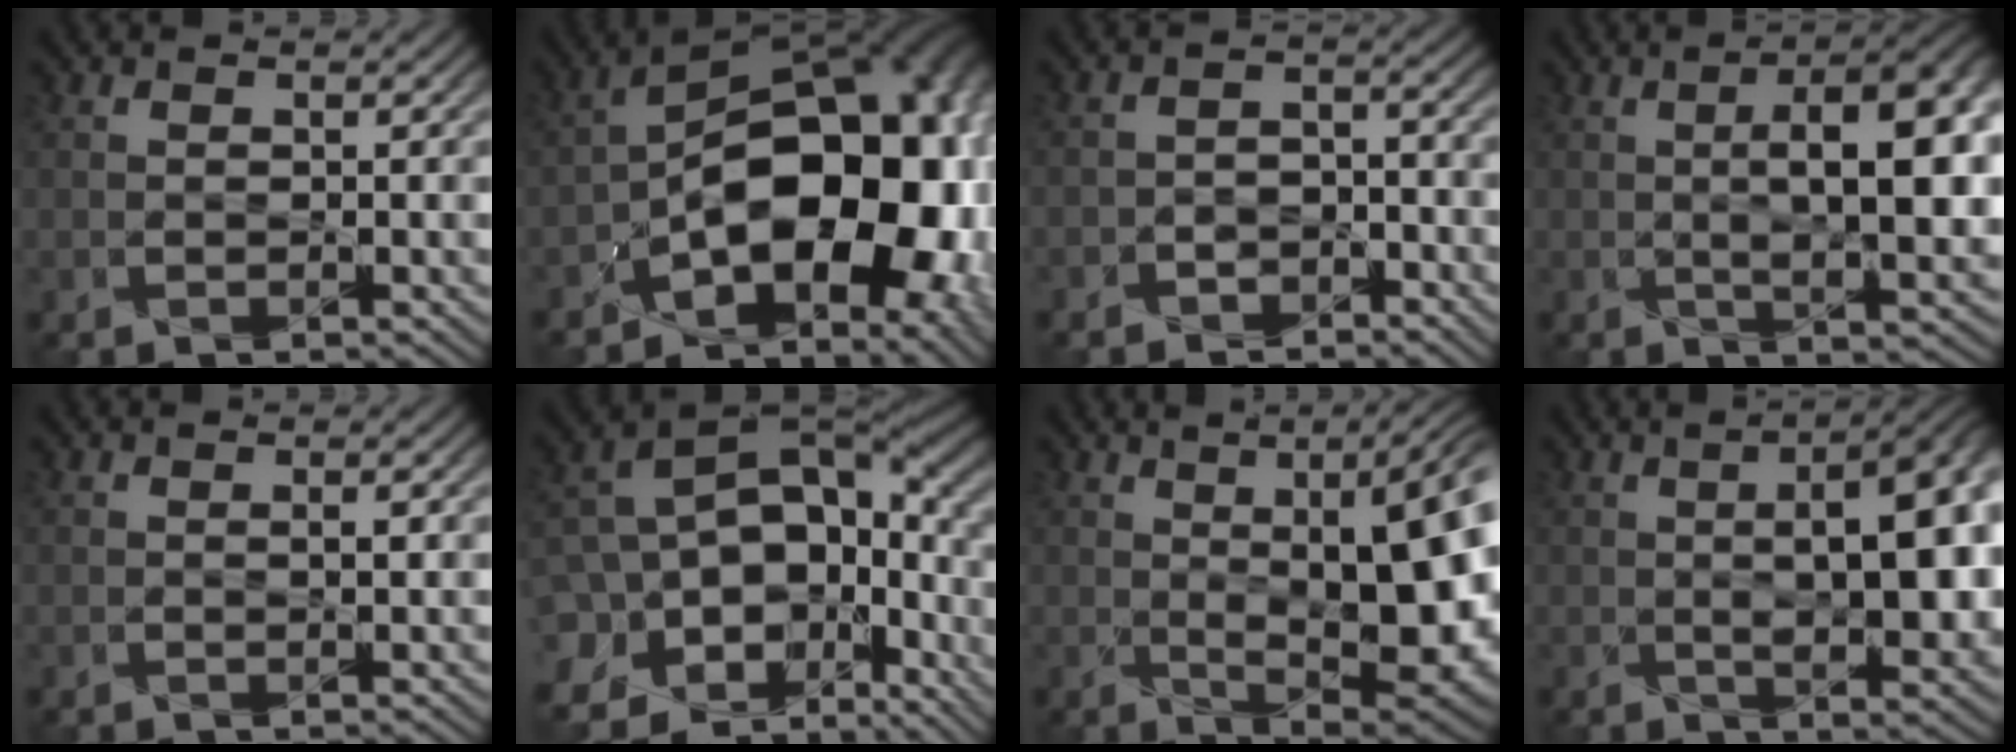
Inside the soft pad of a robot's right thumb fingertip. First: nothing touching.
{"total": 20.0, "force": [-6.1, 11.4, 15.3], "torque": [-0.193, -0.008, -0.087]}
{"total": 3.4, "force": [-2.7, 1.9, 0.8], "torque": [-0.008, 0.003, -0.053]}
{"total": 11.4, "force": [0.9, 3.9, 10.7], "torque": [-0.147, 0.010, 0.010]}
{"total": 0.6, "force": [0.3, 0.1, 0.6], "torque": [-0.009, -0.001, 0.004]}
{"total": 16.7, "force": [-2.1, 11.4, 12.0], "torque": [-0.235, -0.036, 0.002]}
{"total": 15.7, "force": [1.6, 6.2, 14.4], "torque": [-0.189, 0.008, 0.031]}
{"total": 10.3, "force": [0.8, 4.0, 9.4], "torque": [-0.121, 0.016, 0.007]}